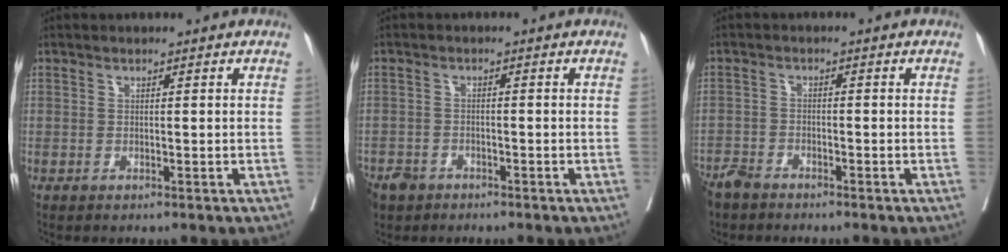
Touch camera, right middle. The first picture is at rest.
{"total": 4.8, "force": [-3.6, 3.1, 1.0], "torque": [-0.021, 0.001, -0.062]}
{"total": 3.7, "force": [-3.4, 1.2, 0.9], "torque": [-0.018, -0.005, -0.066]}